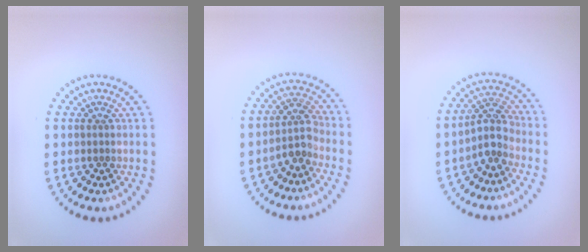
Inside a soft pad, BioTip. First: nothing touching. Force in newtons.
{"total": 2.5, "press": 2.0, "slide": 1.6}
{"total": 2.9, "press": 2.3, "slide": 1.7}